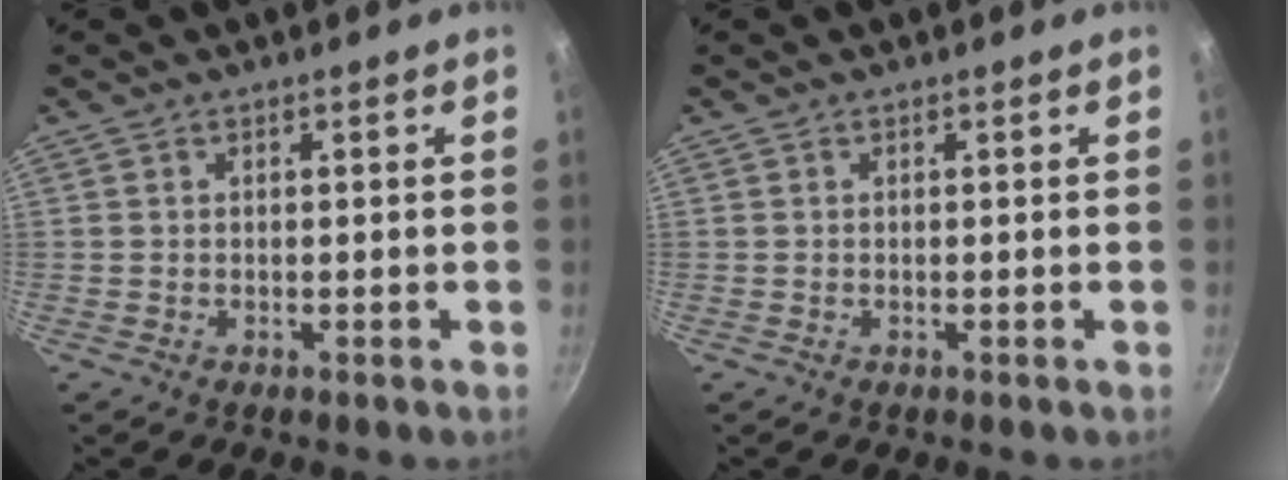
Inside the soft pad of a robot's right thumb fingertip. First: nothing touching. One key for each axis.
{"total": 0.0}